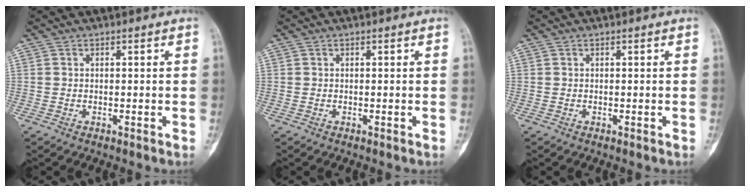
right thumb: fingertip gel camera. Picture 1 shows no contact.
{"total": 0.0}
{"total": 0.0}